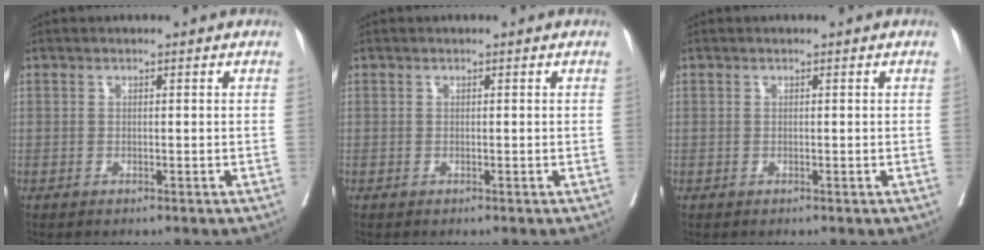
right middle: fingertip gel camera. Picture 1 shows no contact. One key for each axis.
{"total": 0.0}
{"total": 0.0}